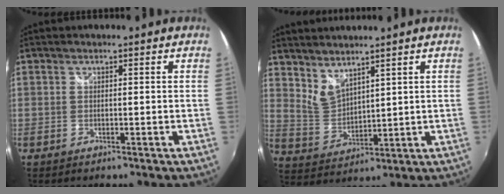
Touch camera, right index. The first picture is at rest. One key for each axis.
{"total": 6.4, "fx": 5.1, "fy": 2.3, "fz": 3.0, "tx": -0.055, "ty": -0.004, "tz": 0.109}